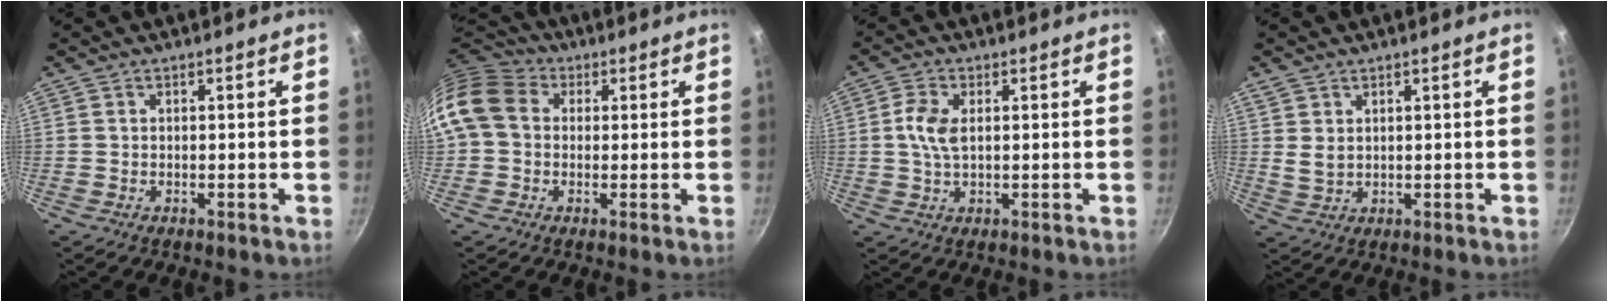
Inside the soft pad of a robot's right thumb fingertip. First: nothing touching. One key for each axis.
{"total": 11.7, "fx": 1.5, "fy": 9.5, "fz": 6.6, "tx": -0.108, "ty": 0.025, "tz": 0.009}
{"total": 5.3, "fx": 0.8, "fy": 2.9, "fz": 4.4, "tx": -0.089, "ty": 0.010, "tz": 0.014}
{"total": 3.4, "fx": 0.6, "fy": 2.6, "fz": 2.1, "tx": -0.037, "ty": -0.003, "tz": 0.015}